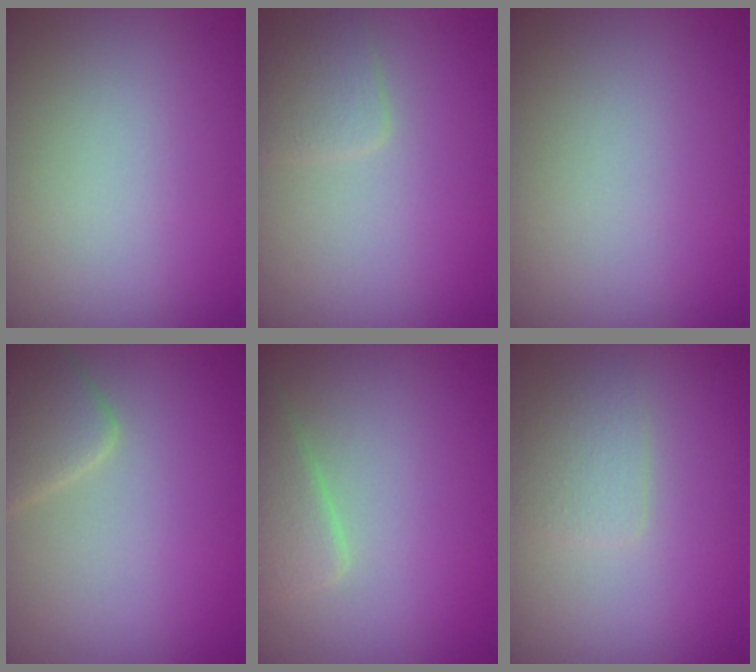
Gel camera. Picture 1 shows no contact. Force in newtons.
{"total": 1.8, "press": 1.8, "slide": 0.0}
{"total": 0.0}
{"total": 2.9, "press": 2.9, "slide": 0.1}
{"total": 2.3, "press": 2.3, "slide": 0.1}
{"total": 1.9, "press": 1.9, "slide": 0.0}